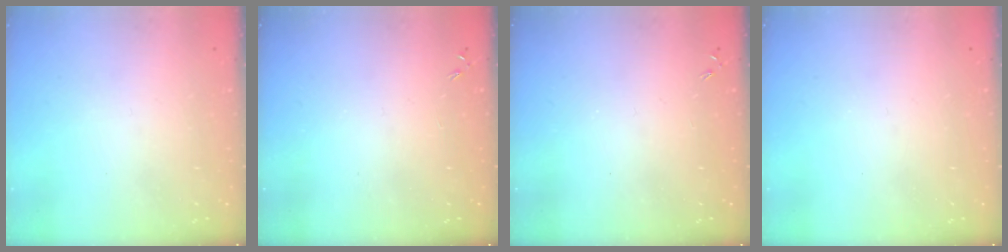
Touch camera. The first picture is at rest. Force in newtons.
{"total": 0.0}
{"total": 0.0}
{"total": 0.0}